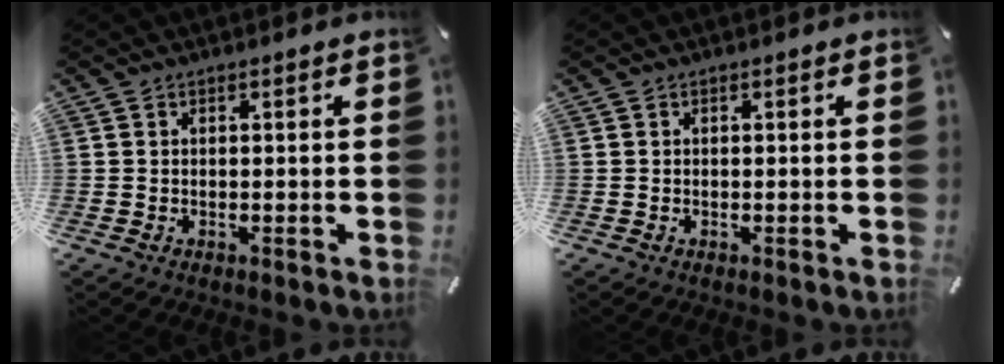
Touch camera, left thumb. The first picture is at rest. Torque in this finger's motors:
{"motor_torque": [0.00, 0.05, -0.02, -0.03, 0.00]}